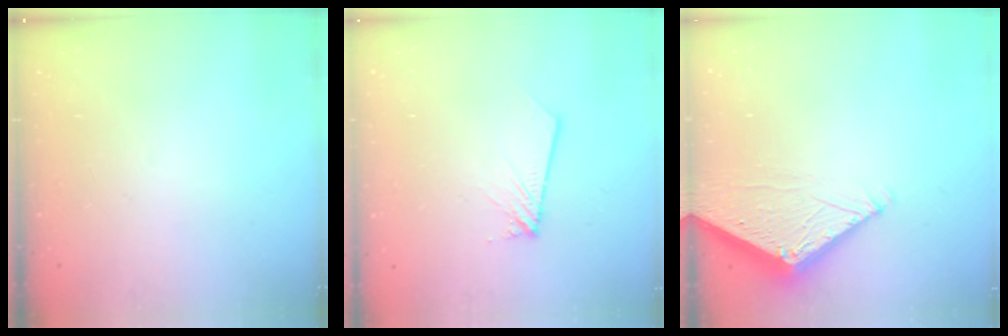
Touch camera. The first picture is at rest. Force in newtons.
{"total": 2.0, "press": 2.0, "slide": 0.1}
{"total": 6.2, "press": 6.2, "slide": 0.2}